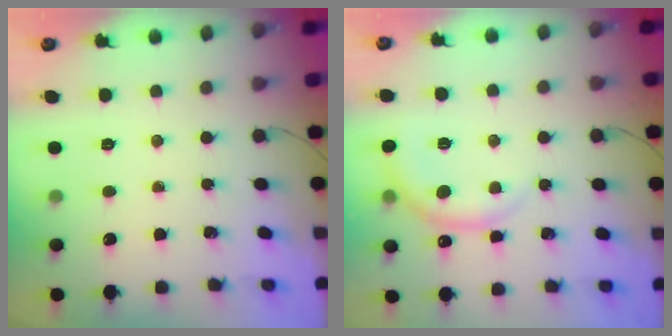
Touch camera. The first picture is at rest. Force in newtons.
{"total": 7.0, "press": 7.0, "slide": 0.7}